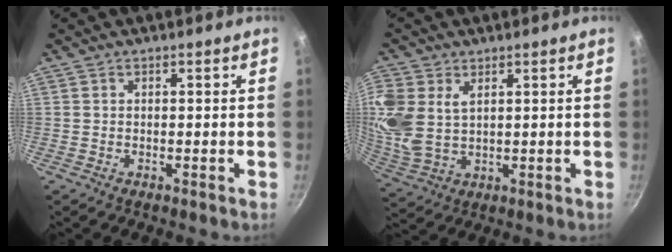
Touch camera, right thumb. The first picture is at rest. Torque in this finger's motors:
{"motor_torque": [0.58, 0.64, 0.40, -0.17, 0.14]}